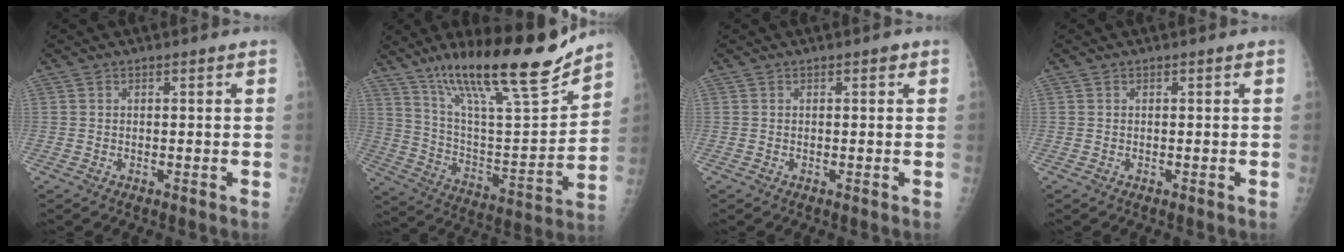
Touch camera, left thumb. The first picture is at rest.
{"total": 24.4, "force": [17.8, 4.8, 16.0], "torque": [-0.241, -0.078, 0.305]}
{"total": 0.6, "force": [0.3, 0.3, 0.4], "torque": [-0.002, 0.001, 0.001]}
{"total": 0.0}